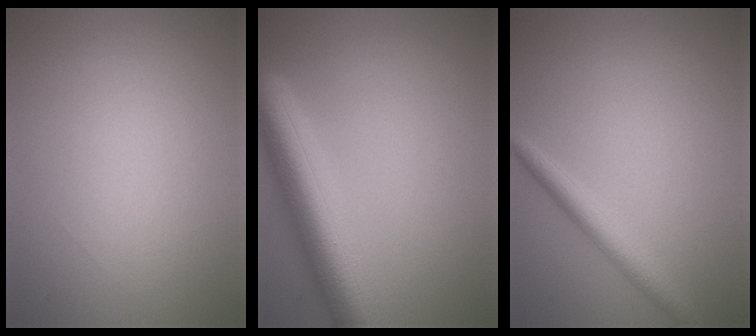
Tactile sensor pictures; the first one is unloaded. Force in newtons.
{"total": 8.5, "press": 8.5, "slide": 0.3}
{"total": 2.4, "press": 2.4, "slide": 0.1}